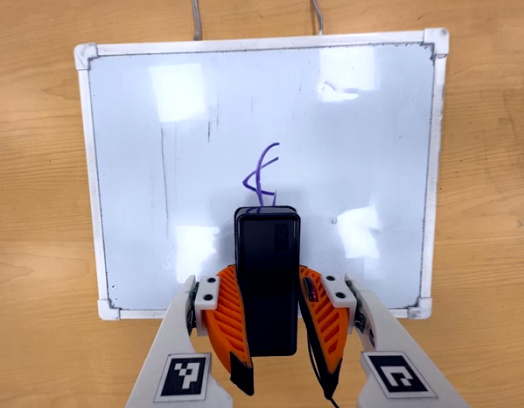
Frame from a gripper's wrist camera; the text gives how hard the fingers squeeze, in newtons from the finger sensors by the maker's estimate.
{"total": 7.3, "left": 6.1, "right": 8.5}